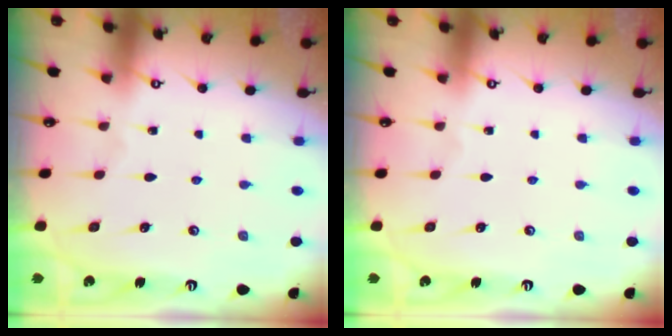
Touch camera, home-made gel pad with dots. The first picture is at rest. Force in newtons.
{"total": 0.0}